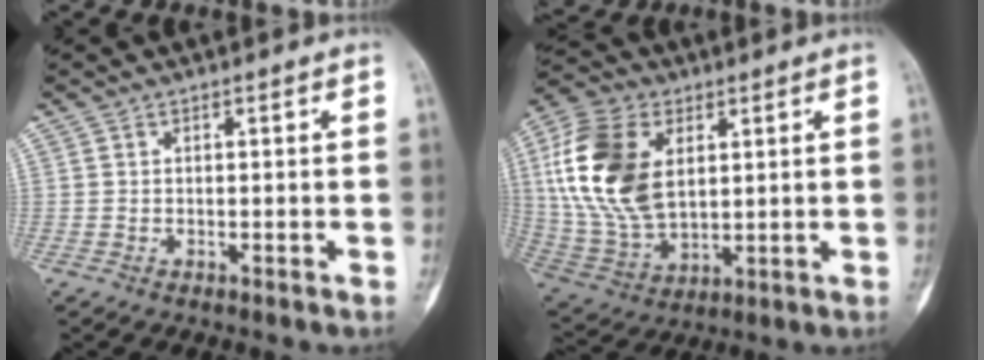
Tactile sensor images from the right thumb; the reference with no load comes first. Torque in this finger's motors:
{"motor_torque": [-0.06, 3.12, 0.87, -0.37, 0.38]}